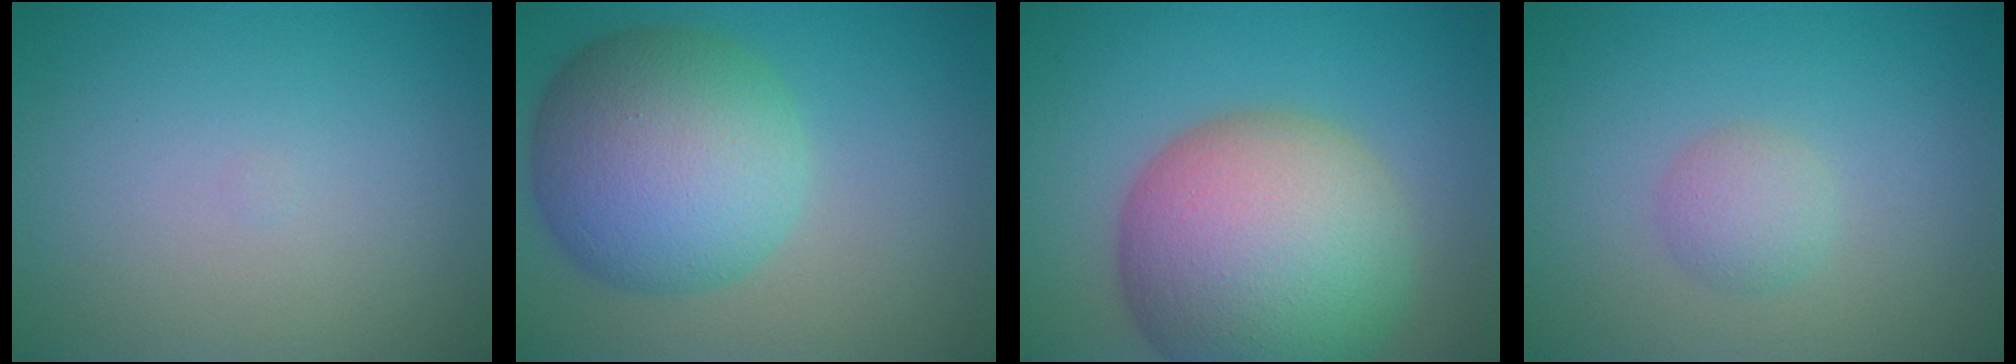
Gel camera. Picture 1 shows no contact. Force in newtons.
{"total": 10.8, "press": 10.8, "slide": 0.3}
{"total": 14.7, "press": 14.7, "slide": 0.9}
{"total": 2.0, "press": 2.0, "slide": 0.0}